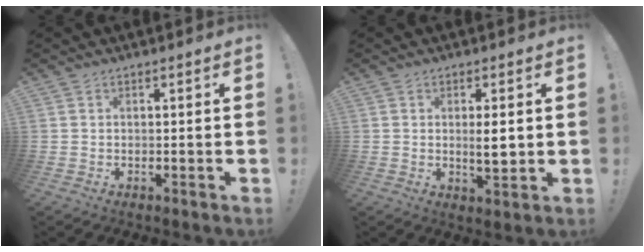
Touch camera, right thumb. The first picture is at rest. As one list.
[{"total": 5.0, "force": [0.6, 1.0, 4.8], "torque": [-0.064, -0.014, 0.006]}]